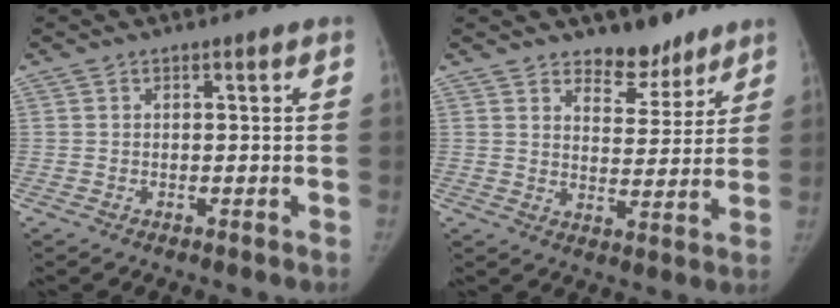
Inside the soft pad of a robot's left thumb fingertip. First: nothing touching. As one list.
[{"total": 7.7, "force": [6.1, 4.0, 2.3], "torque": [0.005, -0.042, 0.096]}]